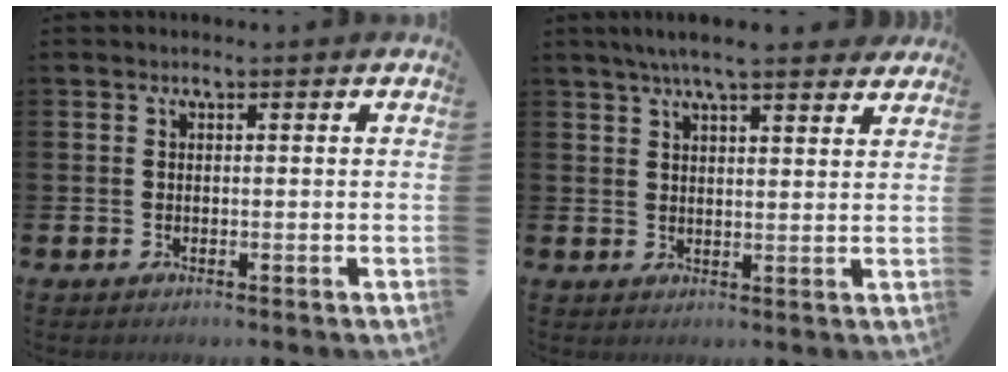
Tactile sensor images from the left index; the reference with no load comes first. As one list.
[{"total": 5.8, "force": [5.3, 0.6, 2.5], "torque": [-0.049, -0.016, 0.092]}]